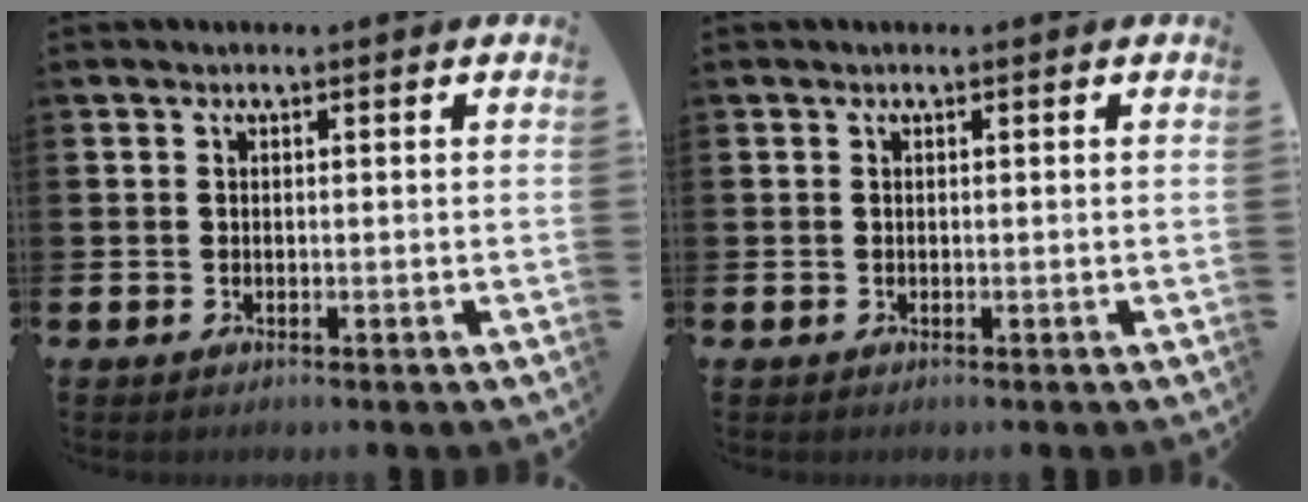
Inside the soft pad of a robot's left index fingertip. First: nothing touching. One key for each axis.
{"total": 0.0}